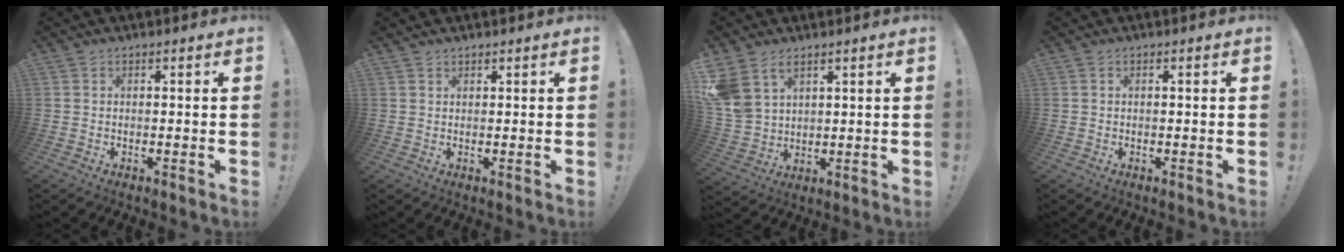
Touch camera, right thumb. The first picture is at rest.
{"total": 1.2, "force": [1.1, 0.5, 0.1], "torque": [0.004, -0.004, 0.020]}
{"total": 8.2, "force": [5.2, 5.2, 3.6], "torque": [-0.072, -0.027, 0.107]}
{"total": 0.0}